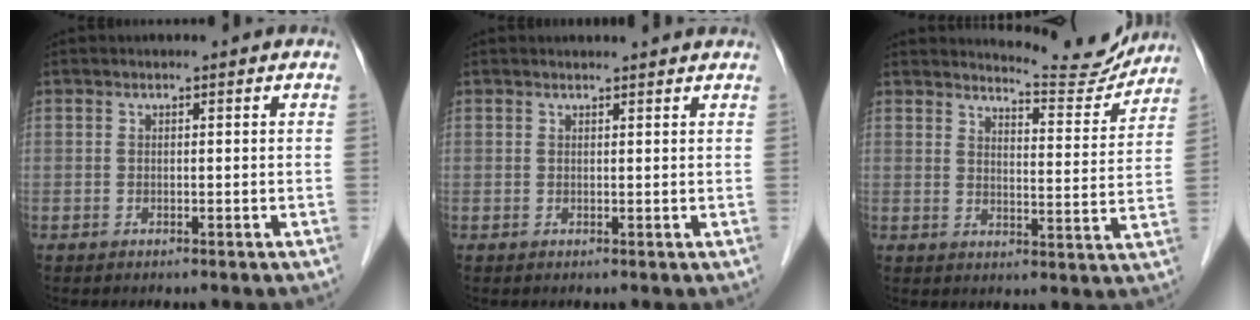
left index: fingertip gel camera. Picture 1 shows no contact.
{"total": 3.6, "force": [3.5, 0.0, 0.8], "torque": [-0.012, 0.012, 0.038]}
{"total": 9.7, "force": [9.6, 0.6, 0.6], "torque": [-0.006, -0.024, 0.119]}